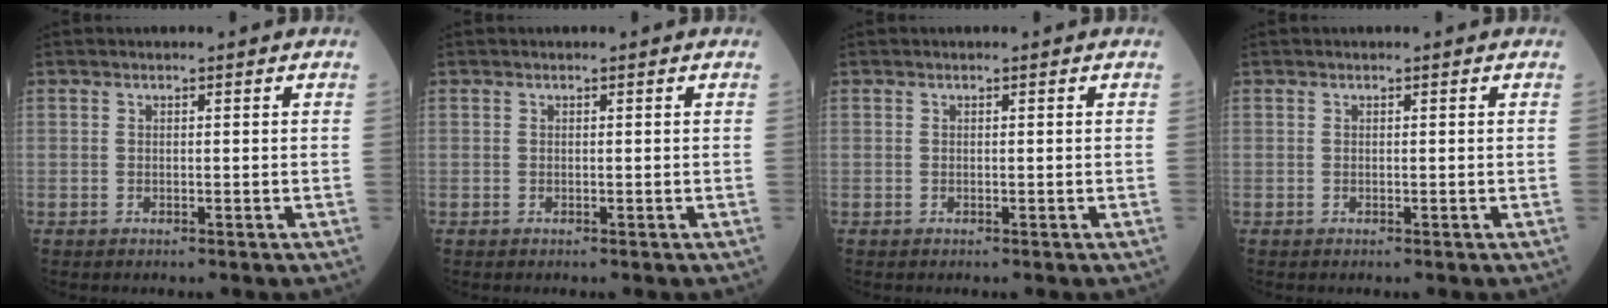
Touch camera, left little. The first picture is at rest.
{"total": 0.0}
{"total": 0.0}
{"total": 0.0}